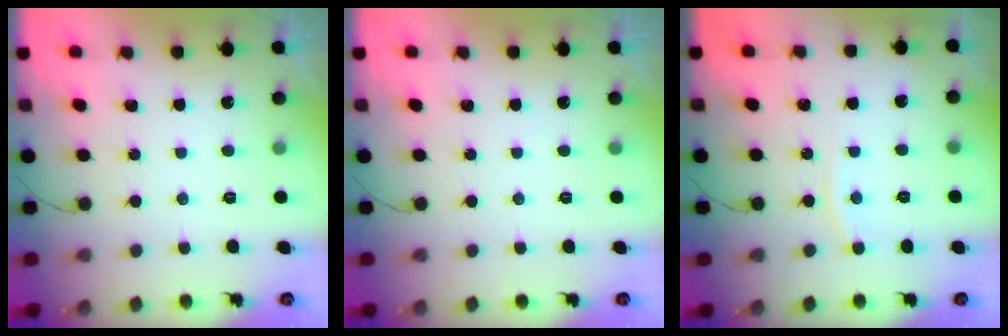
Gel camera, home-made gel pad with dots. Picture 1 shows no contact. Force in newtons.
{"total": 0.0}
{"total": 3.1, "press": 3.1, "slide": 0.3}